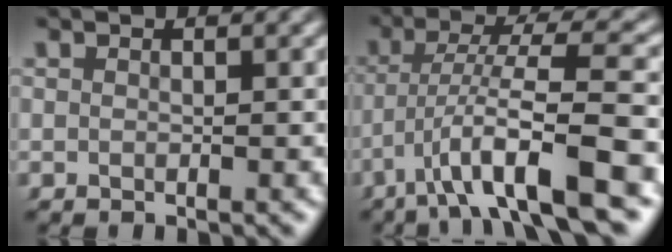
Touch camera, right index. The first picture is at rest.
{"total": 8.8, "force": [-3.8, 2.5, 7.6], "torque": [-0.134, -0.013, -0.049]}